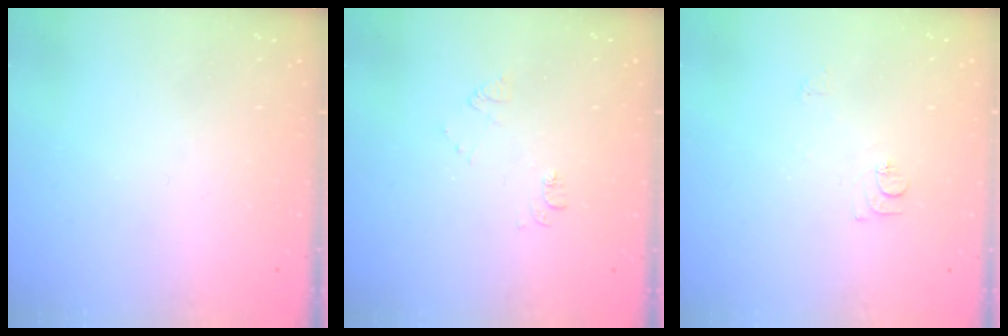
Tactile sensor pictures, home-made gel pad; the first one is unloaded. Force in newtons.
{"total": 6.9, "press": 6.8, "slide": 0.8}
{"total": 6.7, "press": 6.7, "slide": 0.8}